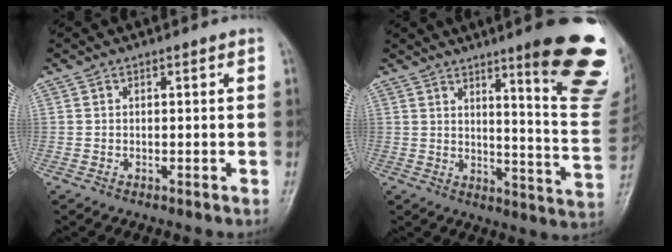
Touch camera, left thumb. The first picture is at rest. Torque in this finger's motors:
{"motor_torque": [2.14, 1.06, 1.61, -1.16, 0.28]}